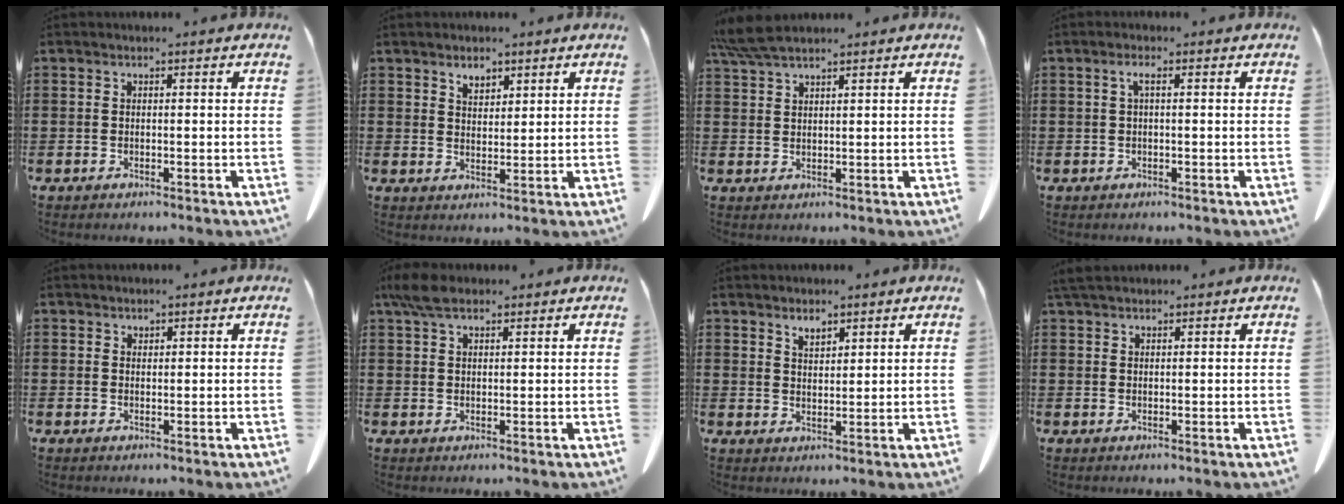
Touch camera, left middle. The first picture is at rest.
{"total": 2.6, "force": [2.1, 1.3, 0.8], "torque": [-0.013, -0.001, 0.039]}
{"total": 4.5, "force": [3.7, 0.6, 2.5], "torque": [-0.059, -0.005, 0.072]}
{"total": 1.6, "force": [0.2, 0.3, 1.6], "torque": [-0.031, 0.002, 0.004]}
{"total": 0.8, "force": [0.8, 0.3, 0.0], "torque": [-0.003, -0.003, 0.018]}
{"total": 4.0, "force": [2.6, 1.6, 2.6], "torque": [-0.059, 0.005, 0.051]}
{"total": 2.2, "force": [1.9, 0.6, 0.7], "torque": [-0.017, -0.001, 0.037]}
{"total": 2.1, "force": [1.8, 0.6, 1.0], "torque": [-0.025, 0.002, 0.036]}